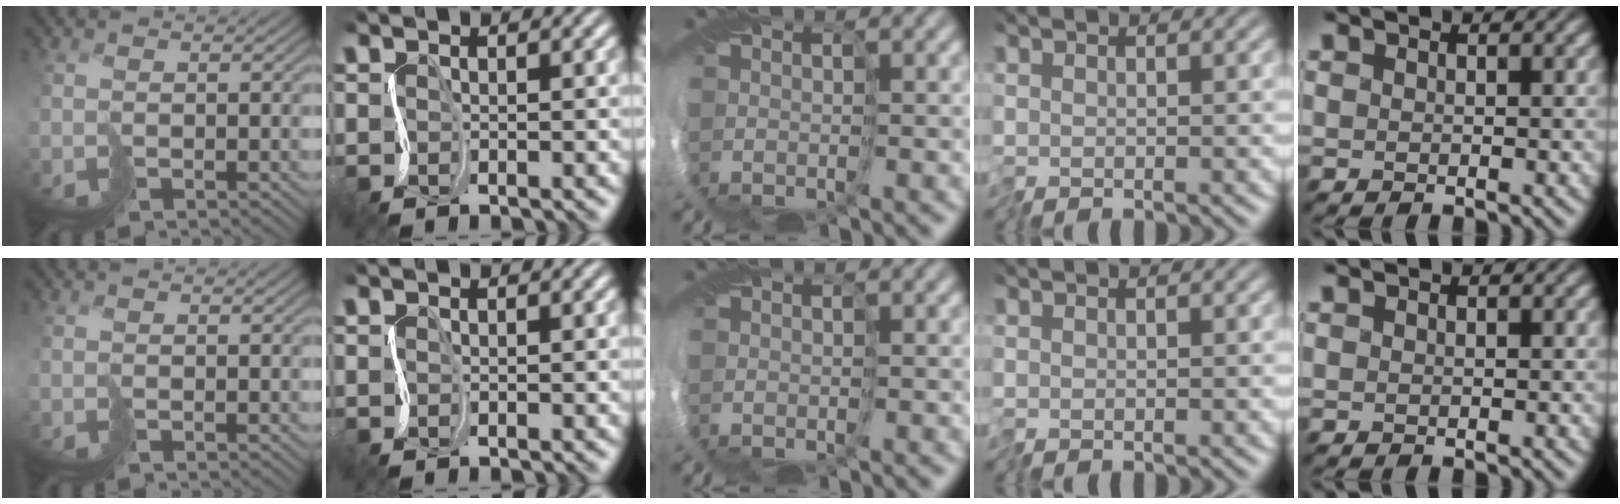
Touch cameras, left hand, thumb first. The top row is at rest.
{}